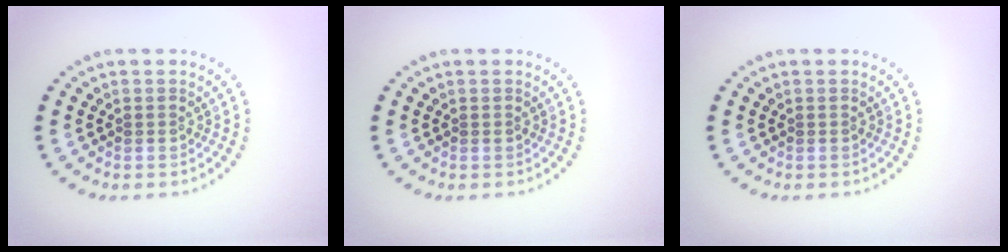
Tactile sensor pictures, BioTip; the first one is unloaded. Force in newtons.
{"total": 0.0}
{"total": 0.0}